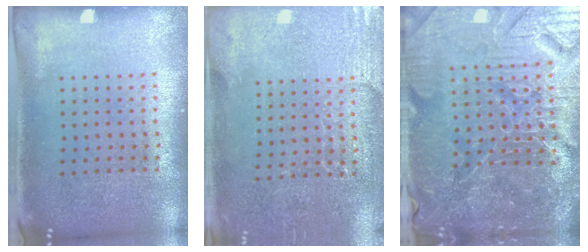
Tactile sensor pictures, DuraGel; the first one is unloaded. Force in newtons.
{"total": 2.8, "press": 2.6, "slide": 0.8}
{"total": 6.3, "press": 5.7, "slide": 2.5}